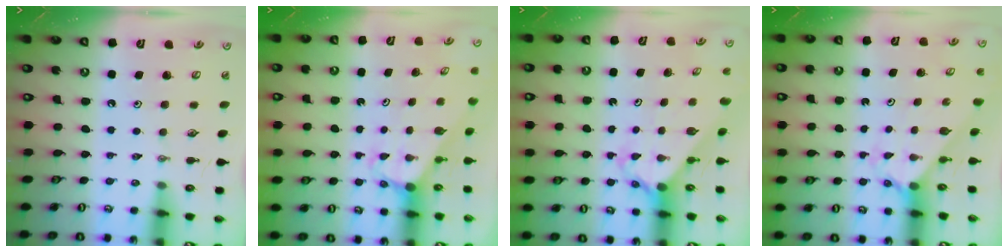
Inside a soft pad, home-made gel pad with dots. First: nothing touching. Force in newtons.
{"total": 2.9, "press": 2.9, "slide": 0.0}
{"total": 2.6, "press": 2.6, "slide": 0.1}
{"total": 1.9, "press": 1.9, "slide": 0.1}